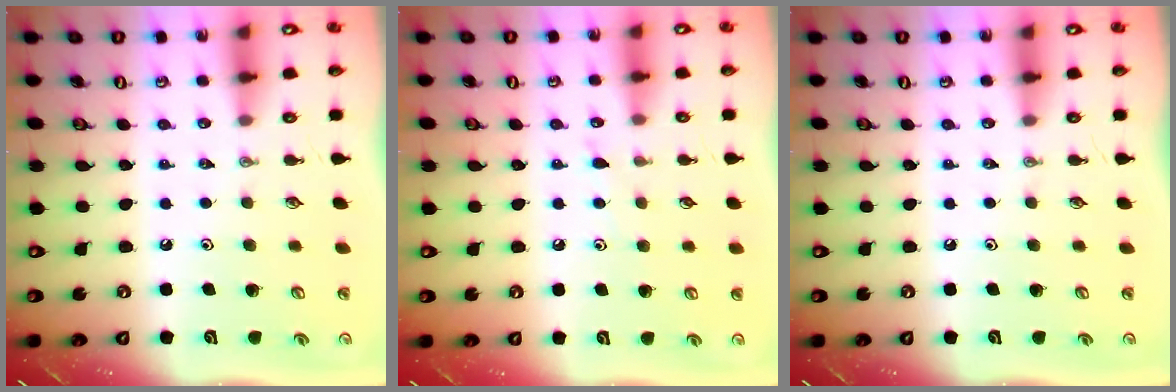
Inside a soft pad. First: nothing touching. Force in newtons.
{"total": 6.5, "press": 6.5, "slide": 0.7}
{"total": 0.0}